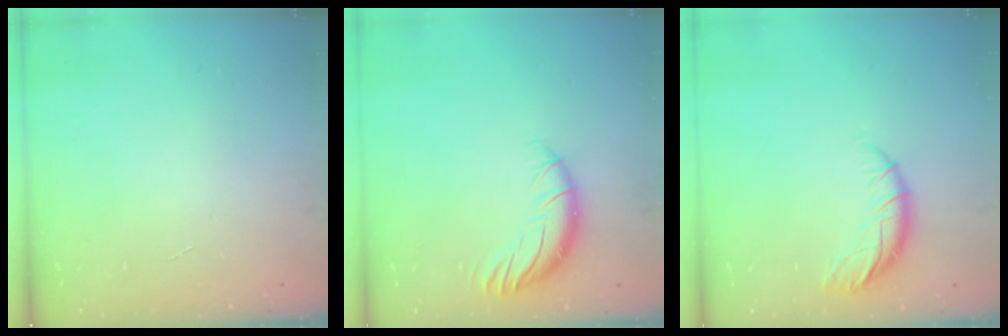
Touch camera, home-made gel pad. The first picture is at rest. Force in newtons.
{"total": 10.0, "press": 9.8, "slide": 2.1}
{"total": 9.5, "press": 9.5, "slide": 0.3}